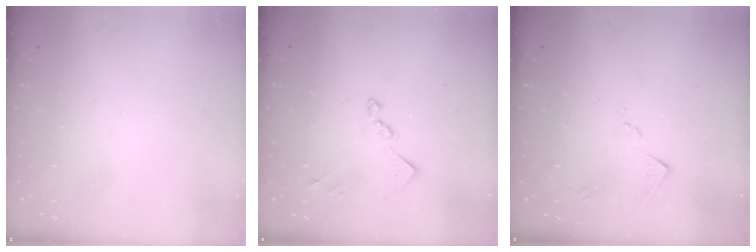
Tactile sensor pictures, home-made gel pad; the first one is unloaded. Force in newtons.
{"total": 10.5, "press": 10.4, "slide": 0.5}
{"total": 6.4, "press": 6.4, "slide": 0.8}